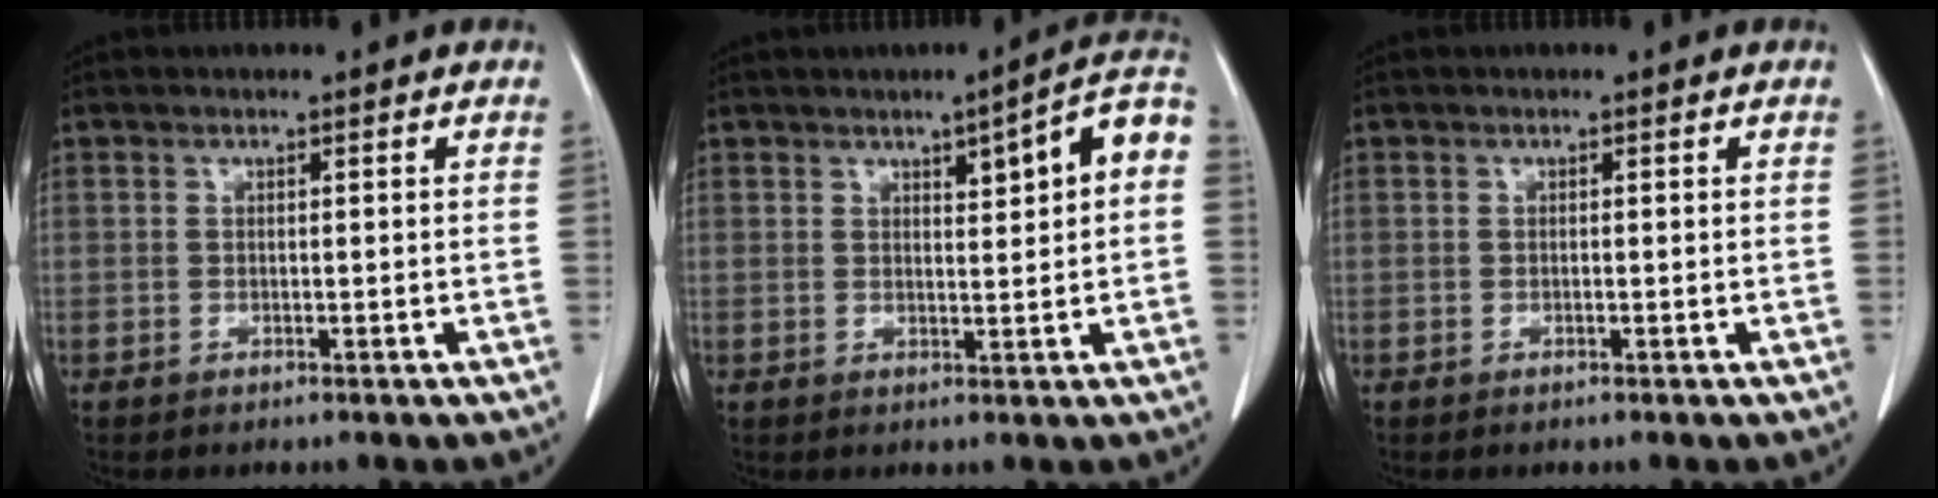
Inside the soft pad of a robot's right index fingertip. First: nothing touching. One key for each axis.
{"total": 7.4, "fx": 1.8, "fy": 0.8, "fz": 7.1, "tx": -0.097, "ty": 0.016, "tz": 0.021}
{"total": 0.0}